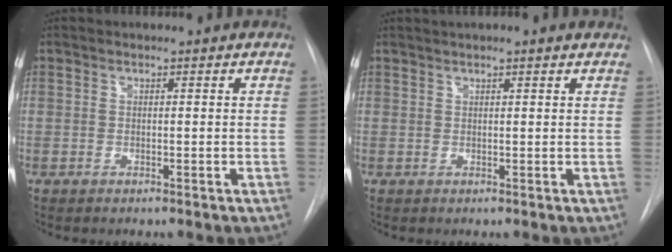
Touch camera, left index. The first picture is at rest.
{"total": 4.9, "force": [4.1, 0.6, 2.7], "torque": [-0.044, 0.031, 0.051]}